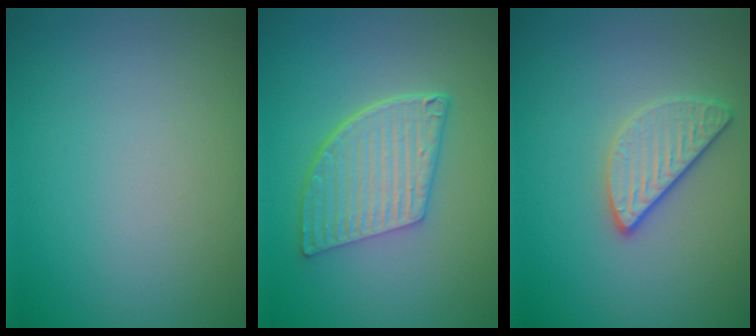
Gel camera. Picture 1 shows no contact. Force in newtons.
{"total": 5.6, "press": 4.2, "slide": 3.7}
{"total": 2.5, "press": 2.4, "slide": 0.8}